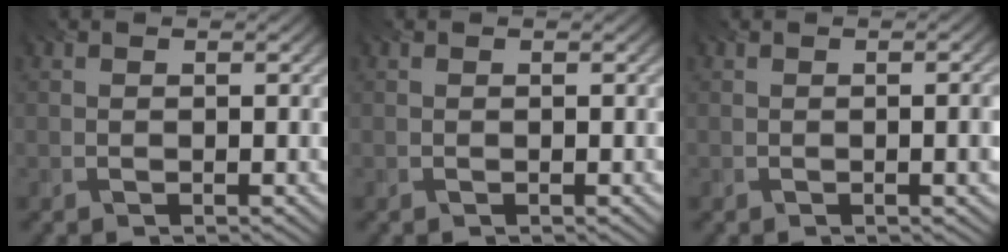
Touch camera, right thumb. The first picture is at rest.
{"total": 0.0}
{"total": 2.0, "force": [-0.3, 0.0, 2.0], "torque": [-0.023, 0.005, -0.006]}